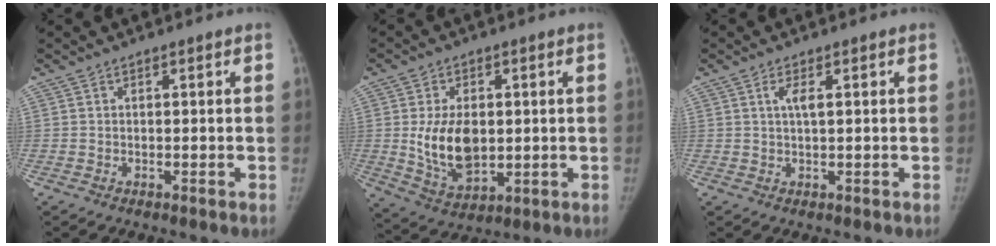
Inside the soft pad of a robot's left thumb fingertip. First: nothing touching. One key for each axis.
{"total": 11.7, "fx": 0.4, "fy": 7.4, "fz": 9.0, "tx": -0.141, "ty": -0.012, "tz": 0.022}
{"total": 2.1, "fx": 0.6, "fy": 0.6, "fz": 2.0, "tx": -0.042, "ty": 0.001, "tz": 0.011}